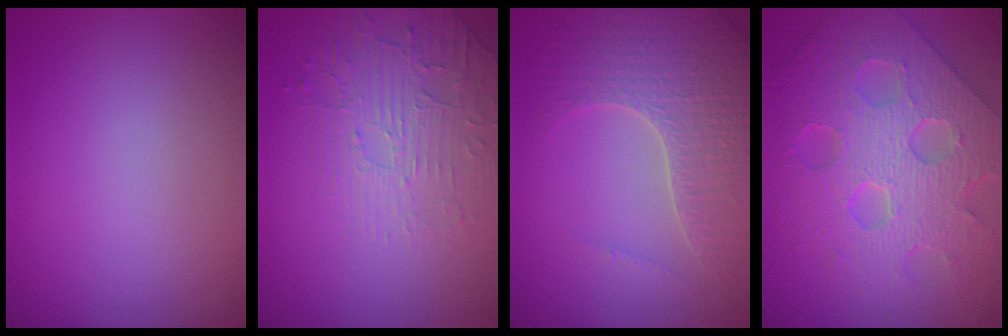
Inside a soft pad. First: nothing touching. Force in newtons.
{"total": 2.2, "press": 1.7, "slide": 1.5}
{"total": 4.3, "press": 4.0, "slide": 1.5}
{"total": 6.9, "press": 6.1, "slide": 3.3}